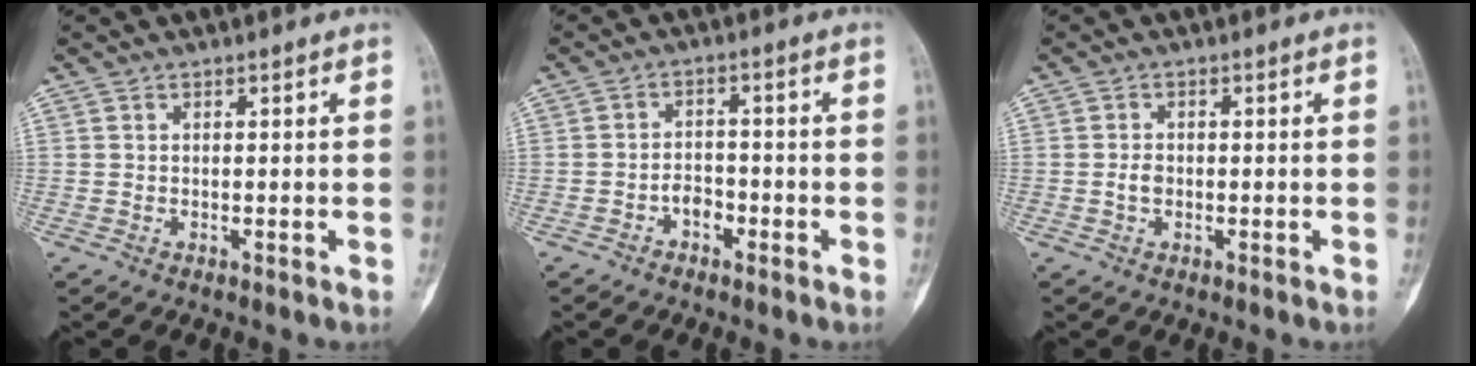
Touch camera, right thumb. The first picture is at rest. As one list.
[{"total": 3.2, "force": [-1.8, 2.2, 1.6], "torque": [-0.013, 0.017, -0.033]}, {"total": 1.7, "force": [-0.3, 1.2, 1.2], "torque": [-0.021, 0.004, -0.008]}]